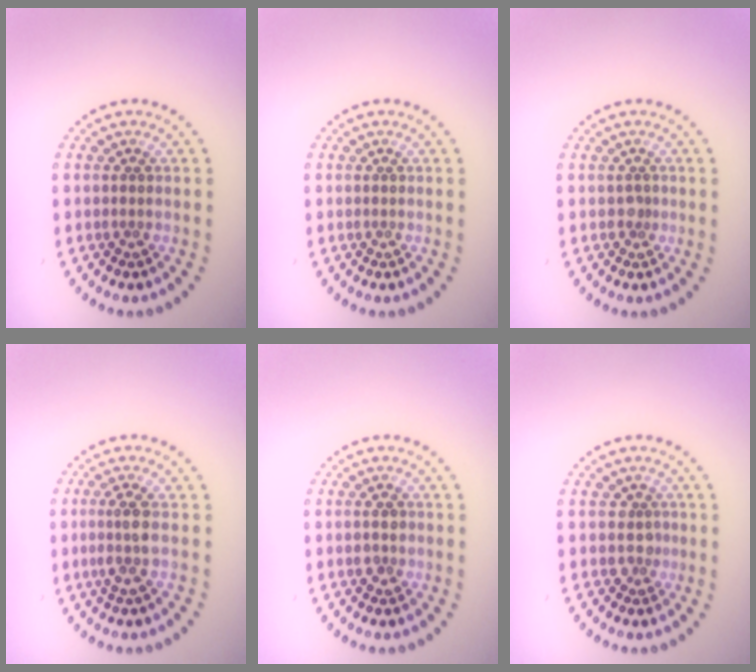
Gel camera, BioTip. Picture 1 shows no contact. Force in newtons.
{"total": 0.0}
{"total": 0.8, "press": 0.5, "slide": 0.6}
{"total": 2.1, "press": 1.8, "slide": 1.1}
{"total": 1.3, "press": 1.3, "slide": 0.2}
{"total": 1.5, "press": 1.1, "slide": 1.0}